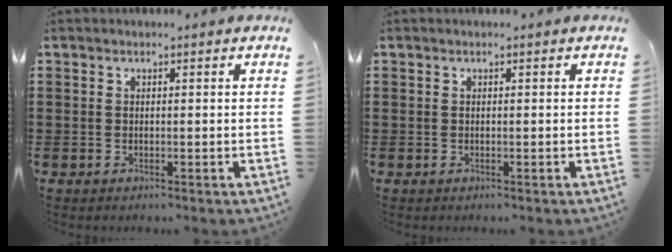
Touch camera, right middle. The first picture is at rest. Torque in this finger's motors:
{"motor_torque": [0.13, -0.05, -0.02, -0.01]}